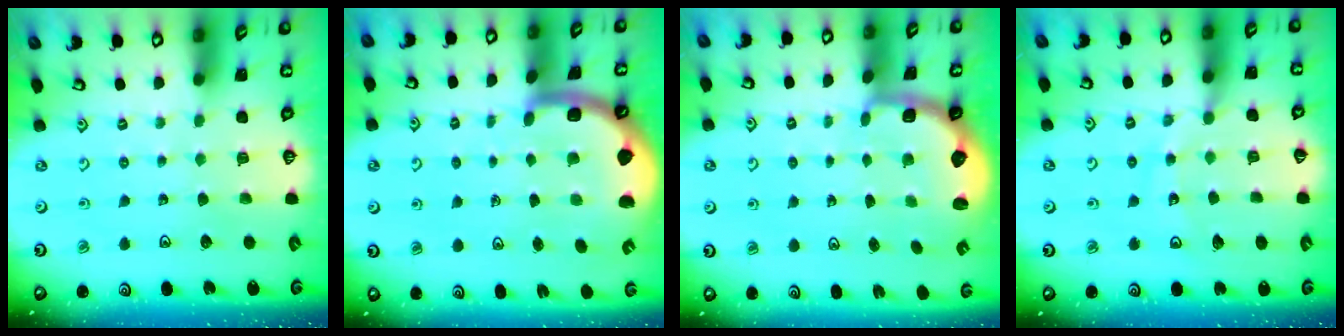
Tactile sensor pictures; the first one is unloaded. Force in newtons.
{"total": 6.0, "press": 5.4, "slide": 2.7}
{"total": 2.6, "press": 2.1, "slide": 1.7}
{"total": 10.9, "press": 10.8, "slide": 1.4}